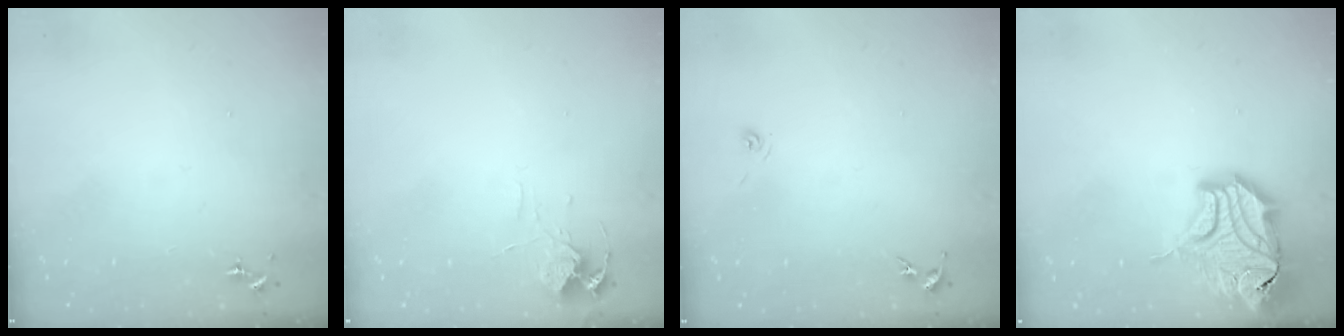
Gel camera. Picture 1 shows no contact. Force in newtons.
{"total": 7.1, "press": 7.1, "slide": 0.5}
{"total": 3.3, "press": 2.7, "slide": 2.0}
{"total": 20.0, "press": 19.8, "slide": 2.7}